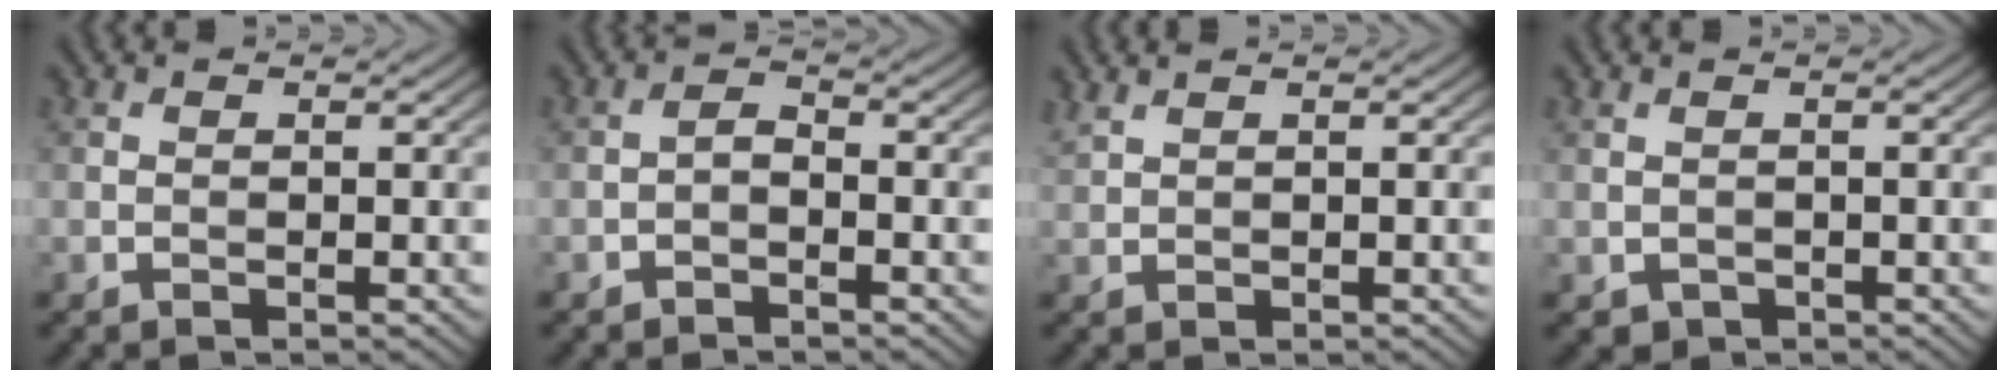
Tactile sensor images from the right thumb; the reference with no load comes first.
{"total": 1.6, "force": [-1.1, 0.7, 1.0], "torque": [-0.018, 0.004, -0.026]}
{"total": 1.3, "force": [1.2, 0.2, 0.6], "torque": [-0.021, 0.005, 0.029]}
{"total": 0.7, "force": [-0.2, 0.6, 0.3], "torque": [-0.012, -0.005, 0.002]}